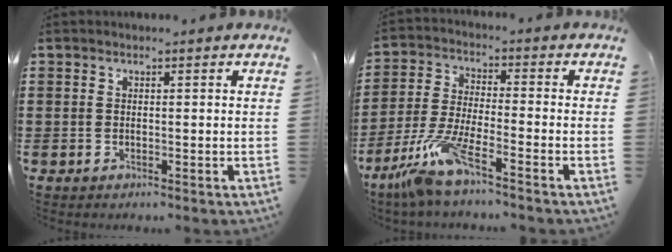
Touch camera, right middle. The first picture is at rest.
{"total": 8.3, "force": [-6.2, 0.4, 5.5], "torque": [-0.133, -0.020, -0.124]}